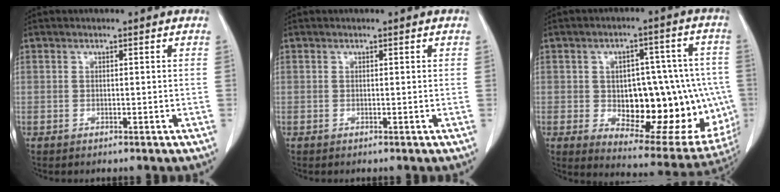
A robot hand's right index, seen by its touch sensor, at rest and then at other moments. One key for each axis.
{"total": 0.0}
{"total": 23.2, "fx": -3.2, "fy": 10.8, "fz": 20.3, "tx": -0.232, "ty": 0.021, "tz": -0.012}